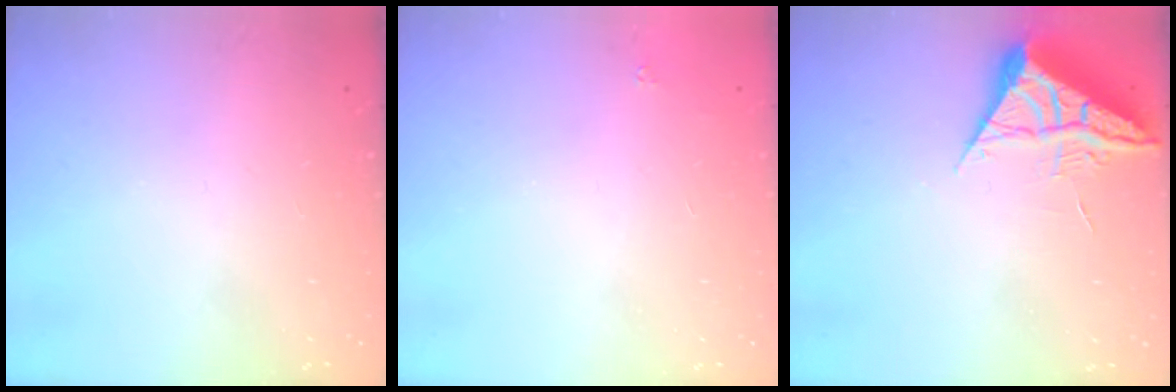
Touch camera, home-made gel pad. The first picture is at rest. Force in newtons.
{"total": 1.6, "press": 1.5, "slide": 0.2}
{"total": 5.9, "press": 5.9, "slide": 0.6}